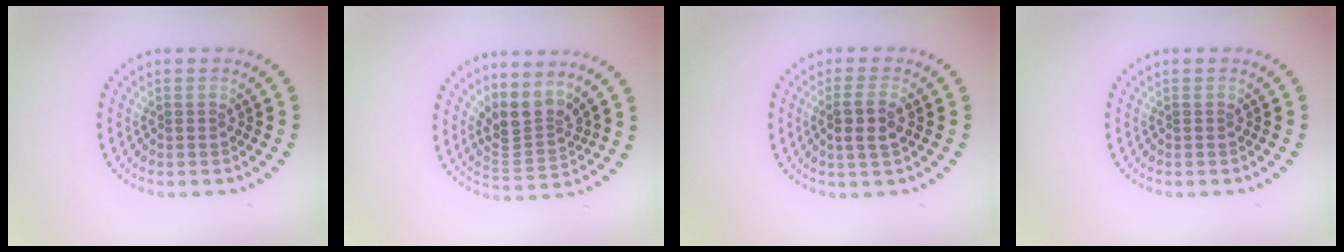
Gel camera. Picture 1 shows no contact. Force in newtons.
{"total": 3.2, "press": 2.3, "slide": 2.2}
{"total": 2.3, "press": 2.2, "slide": 0.9}
{"total": 0.0}